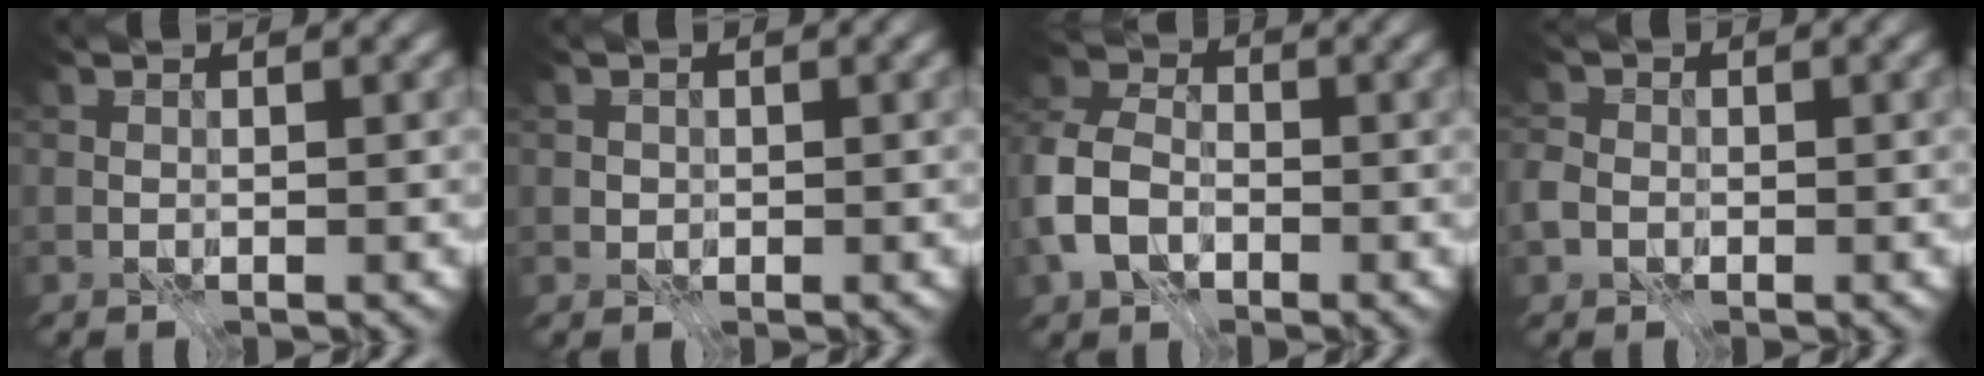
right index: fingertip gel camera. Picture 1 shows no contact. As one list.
[{"total": 0.8, "force": [0.0, 0.8, 0.0], "torque": [0.000, -0.002, 0.000]}, {"total": 6.5, "force": [-2.5, 4.6, 3.8], "torque": [-0.092, 0.004, -0.069]}, {"total": 2.6, "force": [-0.8, 2.2, 1.1], "torque": [-0.029, 0.003, -0.023]}]